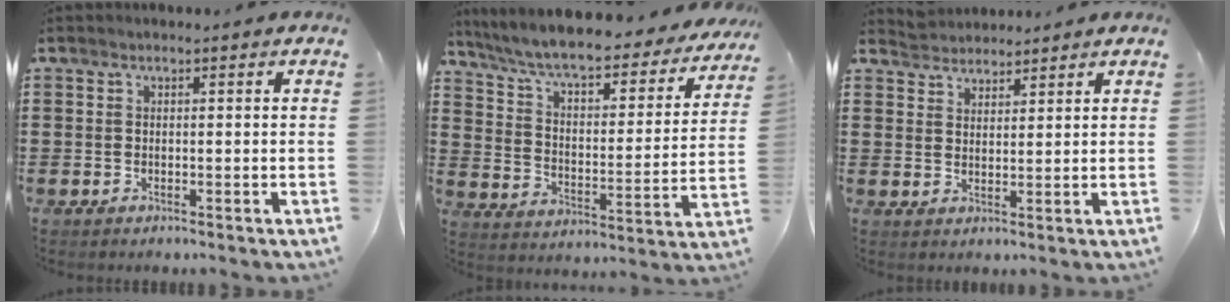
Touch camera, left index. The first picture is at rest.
{"total": 6.9, "force": [6.1, 0.7, 3.0], "torque": [-0.086, -0.047, 0.099]}
{"total": 3.1, "force": [2.8, 1.1, -0.6], "torque": [0.000, -0.003, 0.054]}